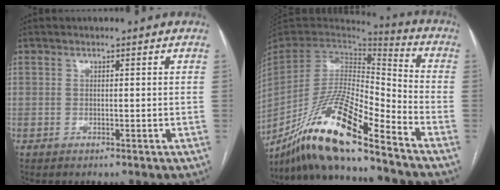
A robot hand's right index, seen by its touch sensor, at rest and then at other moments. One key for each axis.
{"total": 19.7, "fx": -14.7, "fy": 1.3, "fz": 13.1, "tx": -0.275, "ty": -0.024, "tz": -0.276}